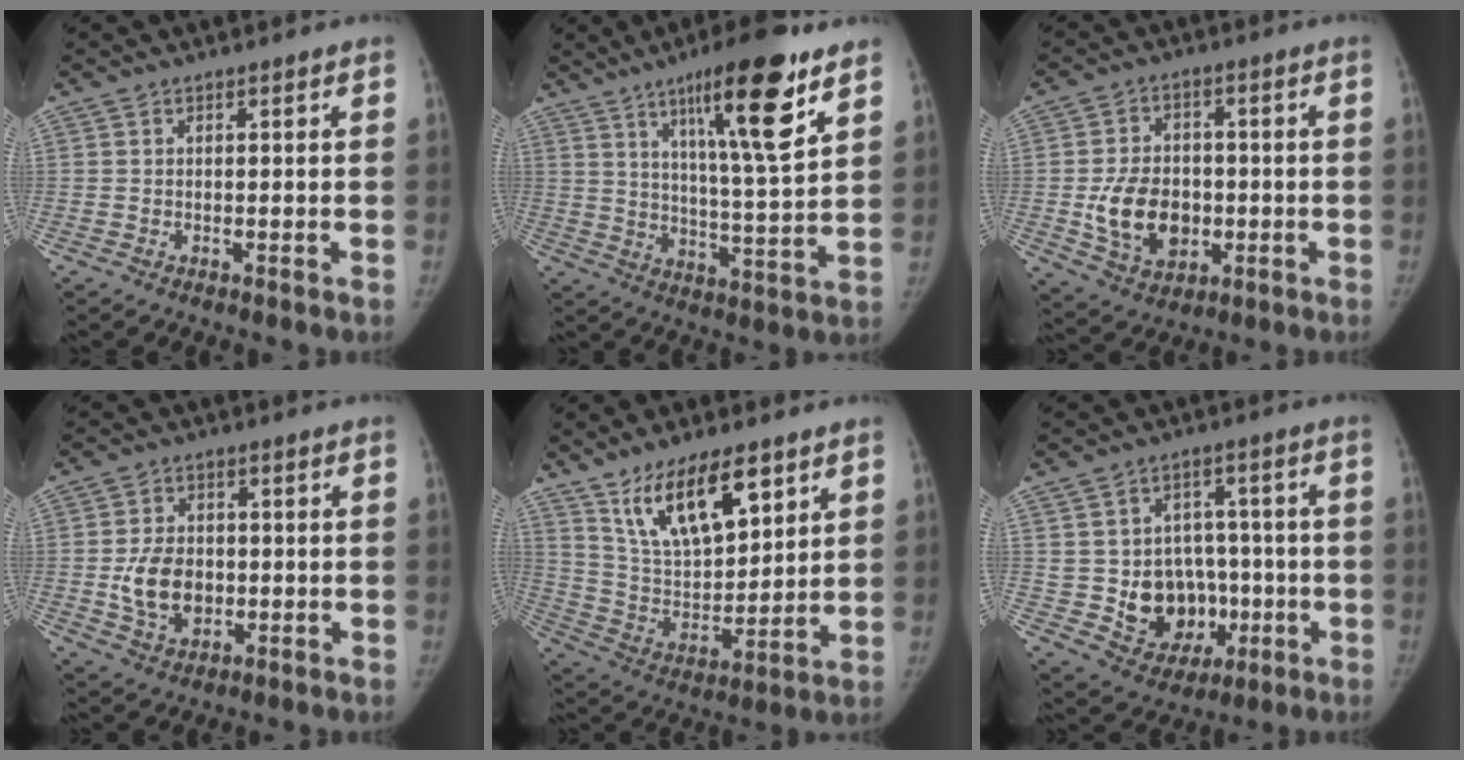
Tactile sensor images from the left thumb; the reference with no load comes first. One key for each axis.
{"total": 17.4, "fx": 9.6, "fy": 2.7, "fz": 14.3, "tx": -0.211, "ty": -0.053, "tz": 0.154}
{"total": 12.2, "fx": -1.8, "fy": 9.2, "fz": 7.8, "tx": -0.103, "ty": 0.002, "tz": -0.020}
{"total": 9.3, "fx": -0.8, "fy": 7.0, "fz": 6.1, "tx": -0.084, "ty": -0.001, "tz": -0.008}
{"total": 16.7, "fx": 10.0, "fy": 7.2, "fz": 11.3, "tx": -0.159, "ty": -0.048, "tz": 0.192}
{"total": 13.9, "fx": -1.9, "fy": 11.4, "fz": 7.8, "tx": -0.067, "ty": 0.018, "tz": -0.006}